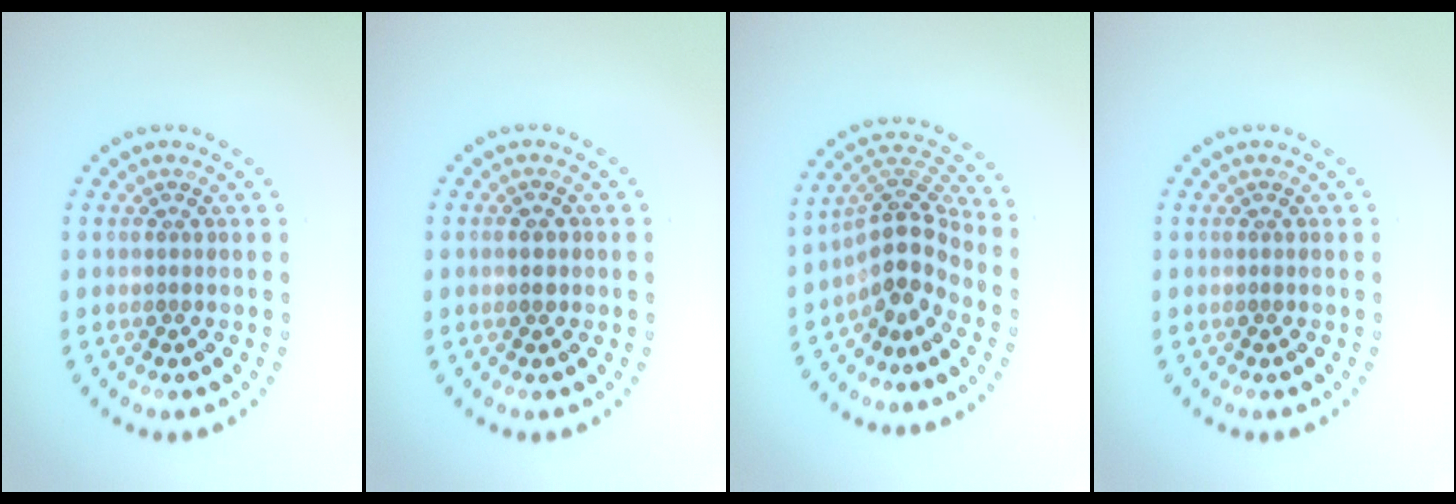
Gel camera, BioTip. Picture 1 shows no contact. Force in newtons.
{"total": 1.8, "press": 1.8, "slide": 0.2}
{"total": 4.4, "press": 3.1, "slide": 3.1}
{"total": 0.0}